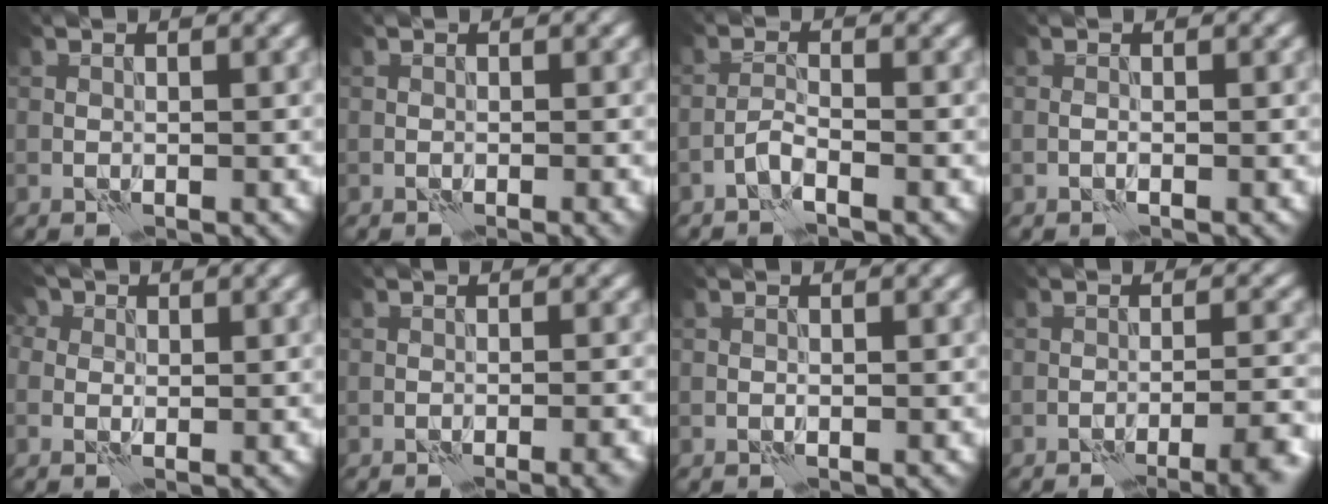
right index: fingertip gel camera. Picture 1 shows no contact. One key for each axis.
{"total": 1.3, "fx": -0.6, "fy": 0.2, "fz": 1.1, "tx": -0.012, "ty": -0.001, "tz": -0.009}
{"total": 1.8, "fx": -1.2, "fy": 0.3, "fz": 1.3, "tx": -0.027, "ty": 0.006, "tz": -0.029}
{"total": 0.5, "fx": -0.3, "fy": 0.0, "fz": 0.4, "tx": -0.009, "ty": 0.000, "tz": -0.007}
{"total": 3.5, "fx": 1.7, "fy": 2.5, "fz": 1.7, "tx": -0.024, "ty": 0.022, "tz": 0.000}
{"total": 3.4, "fx": -2.1, "fy": 0.7, "fz": 2.6, "tx": -0.030, "ty": 0.013, "tz": -0.028}
{"total": 0.0}
{"total": 6.7, "fx": -4.6, "fy": 1.4, "fz": 4.6, "tx": -0.059, "ty": 0.007, "tz": -0.057}